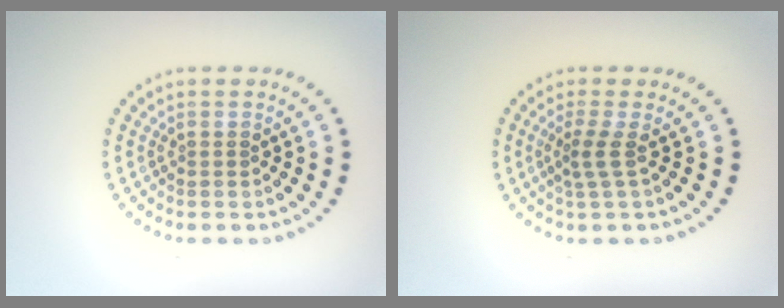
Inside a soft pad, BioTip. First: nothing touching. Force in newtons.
{"total": 1.9, "press": 1.2, "slide": 1.4}